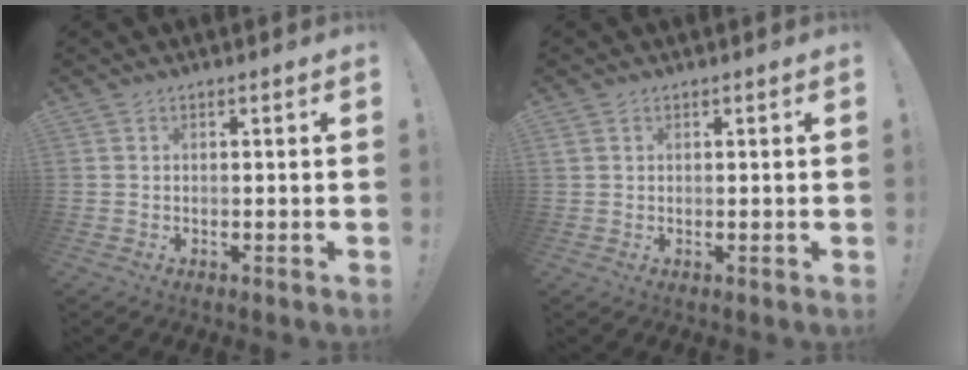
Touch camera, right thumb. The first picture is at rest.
{"total": 1.0, "force": [0.6, 0.7, 0.3], "torque": [-0.003, 0.000, 0.010]}